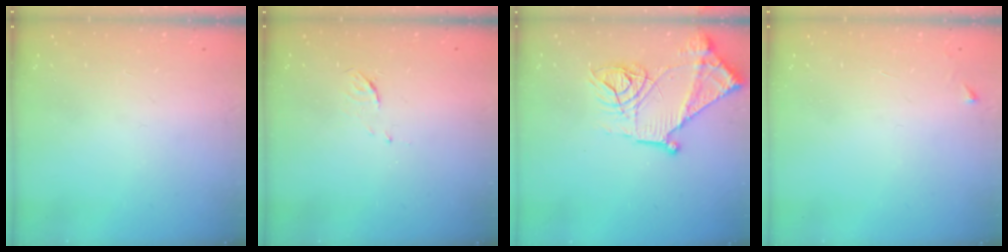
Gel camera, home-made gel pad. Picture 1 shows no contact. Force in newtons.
{"total": 3.9, "press": 3.9, "slide": 0.4}
{"total": 15.5, "press": 15.4, "slide": 1.4}
{"total": 2.6, "press": 2.6, "slide": 0.3}